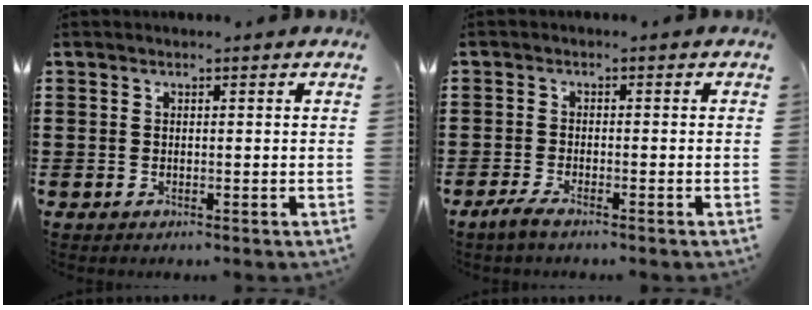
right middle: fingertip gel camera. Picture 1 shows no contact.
{"total": 1.9, "force": [-1.4, 0.2, 1.3], "torque": [-0.029, -0.001, -0.030]}